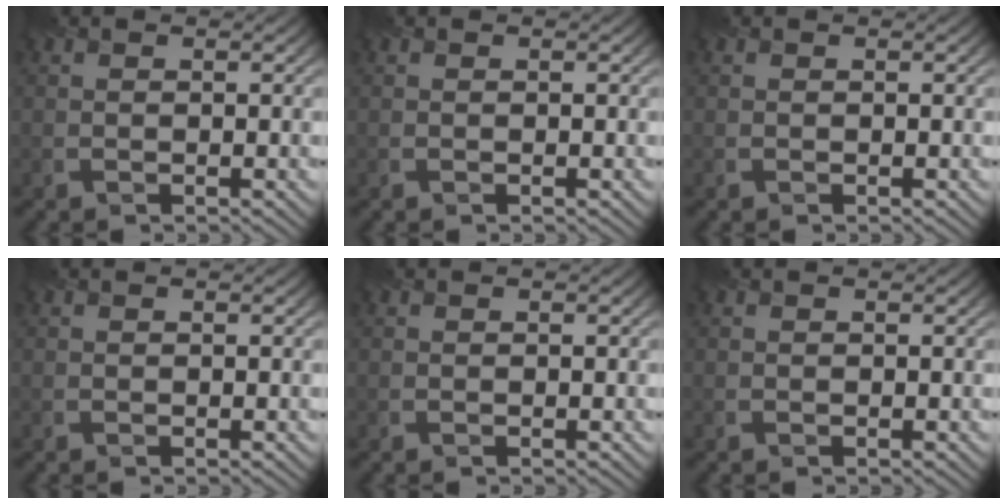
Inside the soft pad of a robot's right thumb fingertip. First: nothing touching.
{"total": 0.0}
{"total": 0.0}
{"total": 0.0}
{"total": 0.0}
{"total": 0.0}